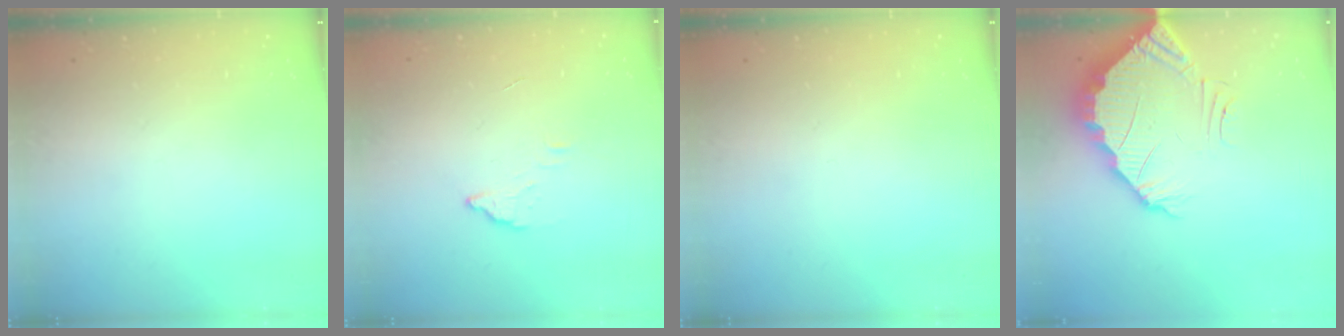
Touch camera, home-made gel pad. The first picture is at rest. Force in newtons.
{"total": 2.8, "press": 2.8, "slide": 0.2}
{"total": 0.0}
{"total": 3.7, "press": 3.7, "slide": 0.1}